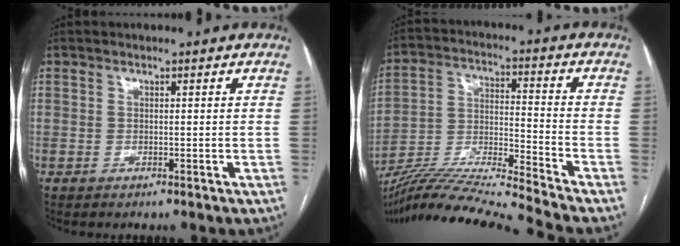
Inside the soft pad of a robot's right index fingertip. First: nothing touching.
{"total": 16.8, "force": [-15.2, -2.9, 6.4], "torque": [-0.120, 0.002, -0.275]}